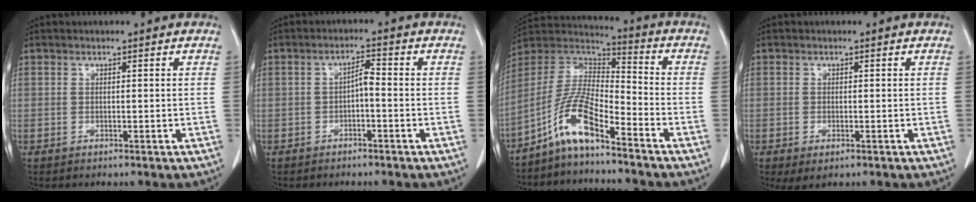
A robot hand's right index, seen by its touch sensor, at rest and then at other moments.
{"total": 2.5, "force": [-0.7, 0.7, 2.3], "torque": [-0.039, 0.009, -0.012]}
{"total": 10.2, "force": [-6.8, 1.7, 7.5], "torque": [-0.165, 0.016, -0.133]}
{"total": 2.5, "force": [-1.2, 1.1, 1.9], "torque": [-0.032, -0.005, -0.011]}